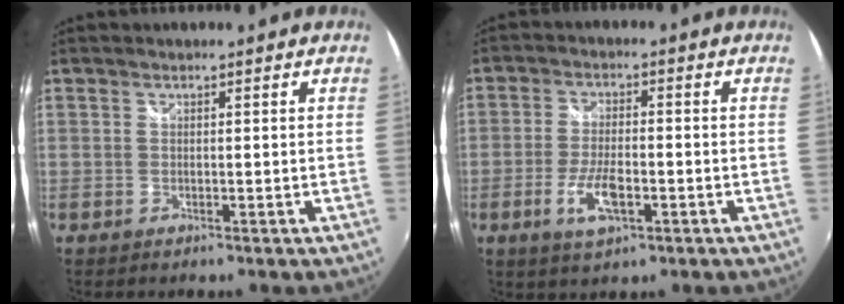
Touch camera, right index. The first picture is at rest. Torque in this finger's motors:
{"motor_torque": [1.23, -0.38, 0.65, 0.07]}